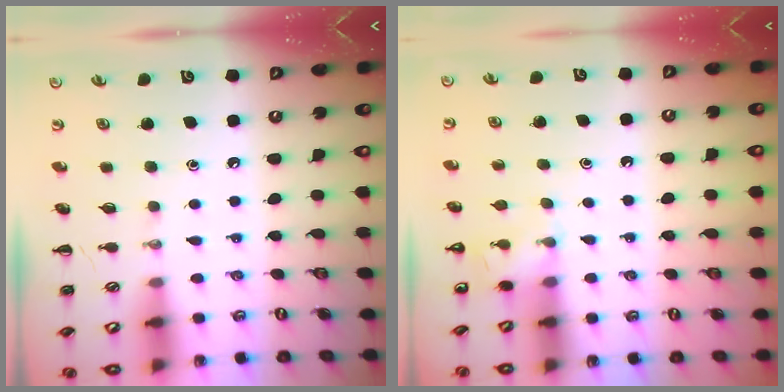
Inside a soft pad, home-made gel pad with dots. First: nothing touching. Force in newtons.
{"total": 5.2, "press": 5.0, "slide": 1.5}